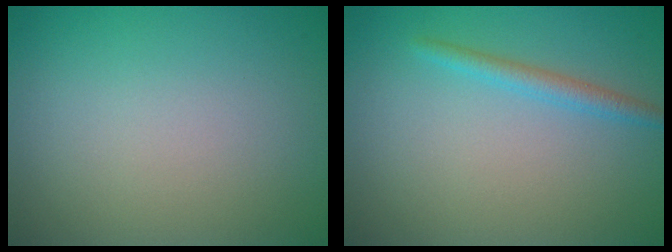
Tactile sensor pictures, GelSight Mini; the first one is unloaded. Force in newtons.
{"total": 1.7, "press": 1.7, "slide": 0.1}